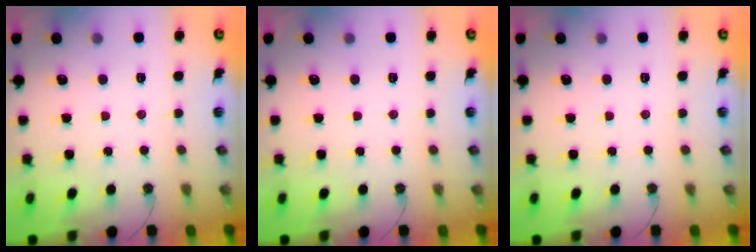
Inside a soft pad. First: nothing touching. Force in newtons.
{"total": 0.0}
{"total": 0.0}